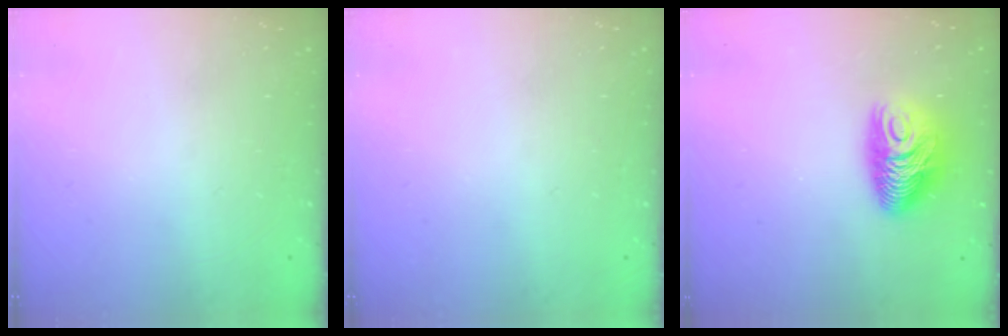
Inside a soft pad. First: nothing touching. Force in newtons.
{"total": 0.0}
{"total": 10.7, "press": 10.6, "slide": 0.7}